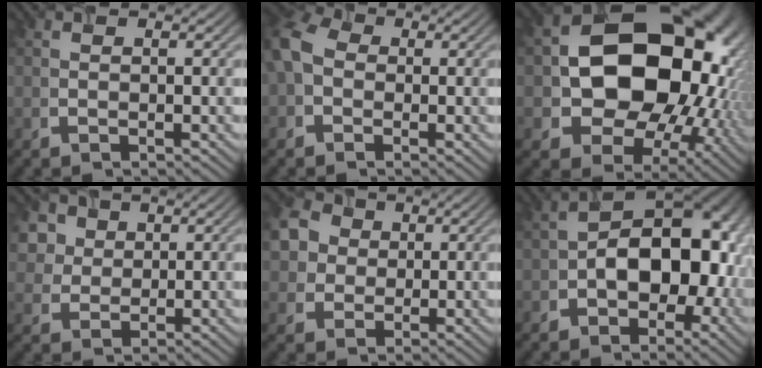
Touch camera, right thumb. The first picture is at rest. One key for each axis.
{"total": 6.8, "fx": -0.6, "fy": 5.3, "fz": 4.2, "tx": -0.122, "ty": 0.006, "tz": -0.021}
{"total": 18.8, "fx": 0.9, "fy": 14.4, "fz": 12.0, "tx": -0.186, "ty": -0.043, "tz": 0.051}
{"total": 4.5, "fx": 2.3, "fy": 3.7, "fz": 1.2, "tx": -0.044, "ty": 0.001, "tz": 0.048}
{"total": 6.1, "fx": 1.6, "fy": 5.4, "fz": 2.3, "tx": -0.076, "ty": 0.010, "tz": 0.030}
{"total": 13.0, "fx": -1.9, "fy": 8.4, "fz": 9.7, "tx": -0.115, "ty": -0.001, "tz": -0.030}